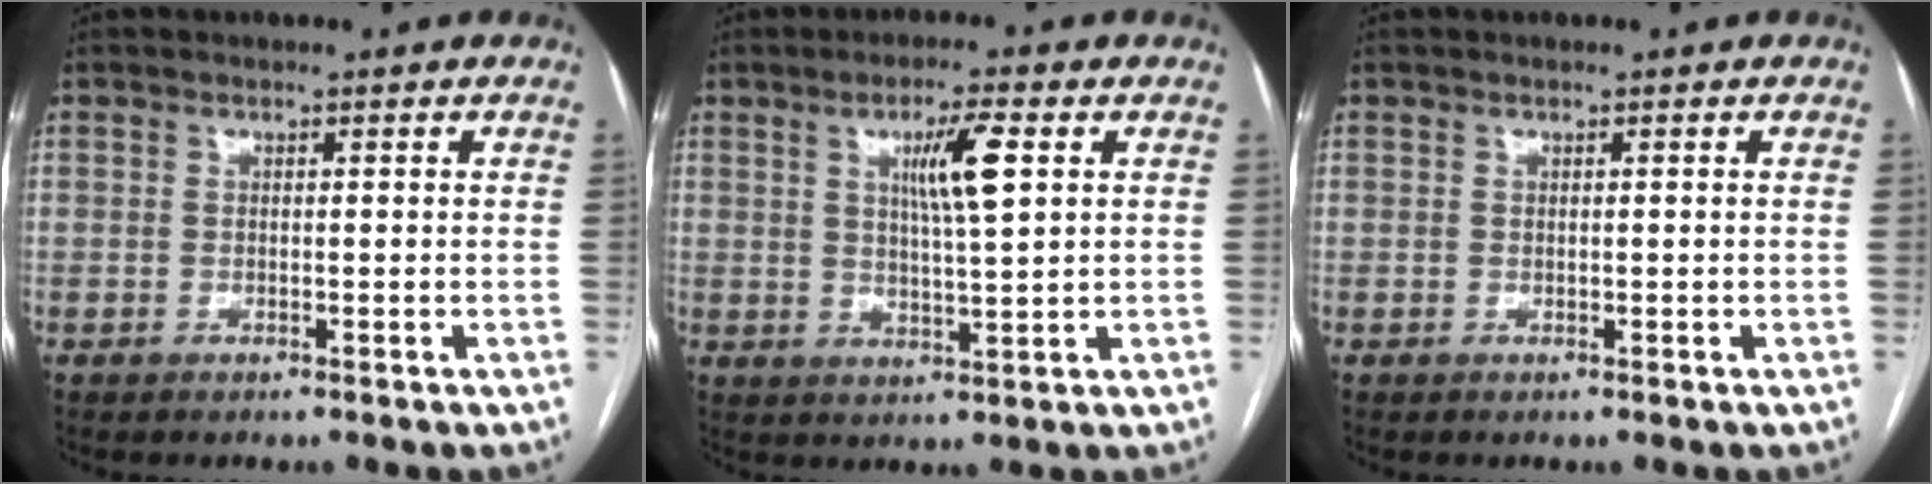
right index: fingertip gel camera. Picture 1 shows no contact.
{"total": 6.9, "force": [2.3, 0.4, 6.5], "torque": [-0.115, 0.002, 0.039]}
{"total": 0.0}